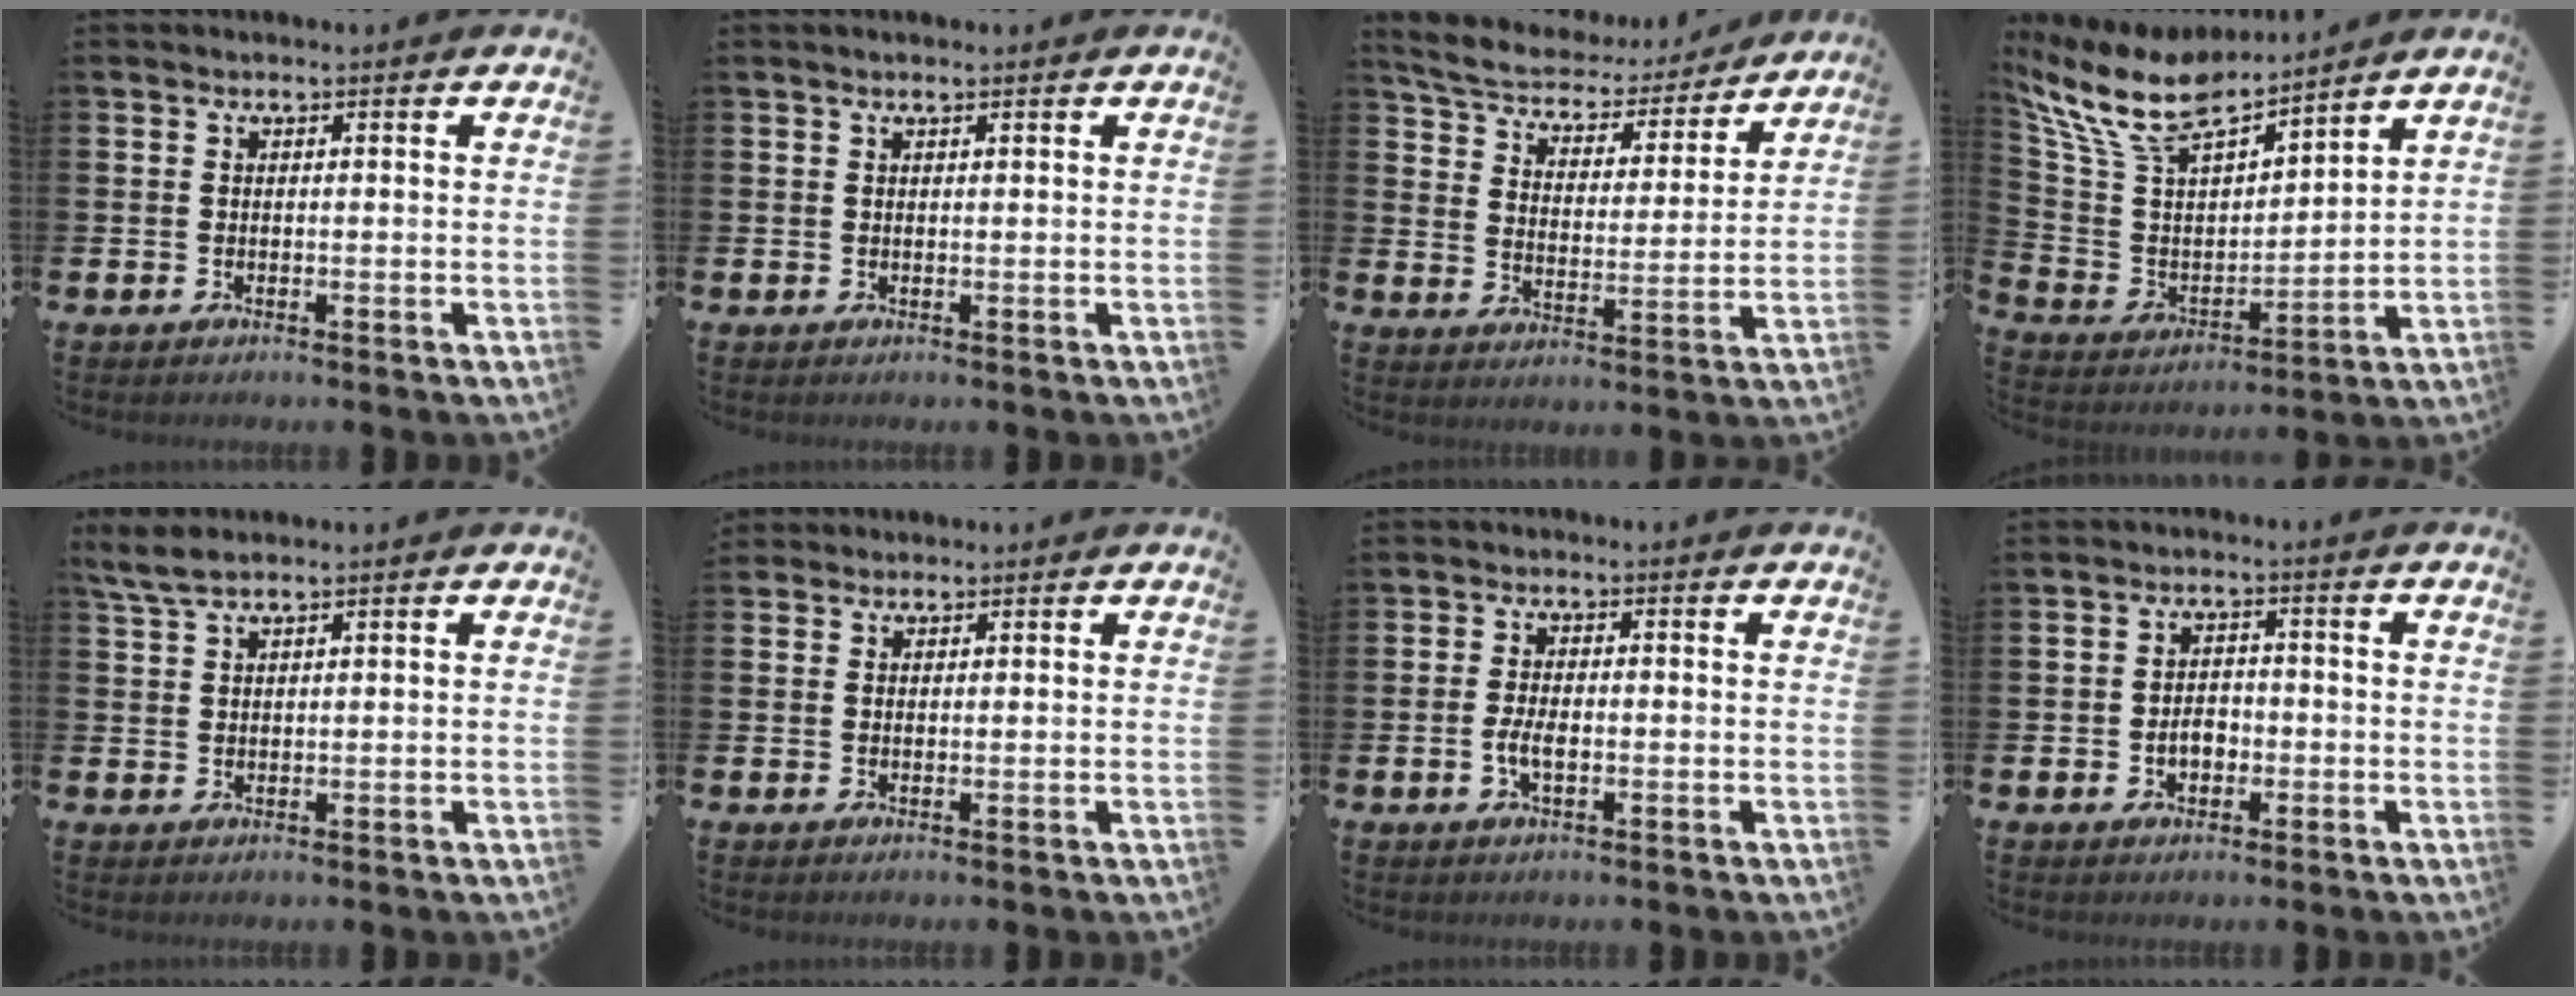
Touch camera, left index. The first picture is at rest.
{"total": 0.8, "force": [0.7, 0.1, 0.5], "torque": [-0.007, 0.001, 0.012]}
{"total": 5.9, "force": [5.6, 1.6, 1.2], "torque": [-0.057, -0.040, 0.093]}
{"total": 10.4, "force": [9.0, 3.1, 4.1], "torque": [-0.129, -0.053, 0.160]}
{"total": 3.3, "force": [2.7, 0.9, 1.8], "torque": [-0.039, -0.001, 0.049]}
{"total": 1.5, "force": [1.4, 0.6, -0.1], "torque": [0.008, 0.001, 0.025]}
{"total": 2.7, "force": [-0.6, 1.2, 2.3], "torque": [-0.042, 0.002, -0.011]}
{"total": 3.0, "force": [-0.8, 2.1, 2.0], "torque": [-0.021, -0.005, -0.021]}